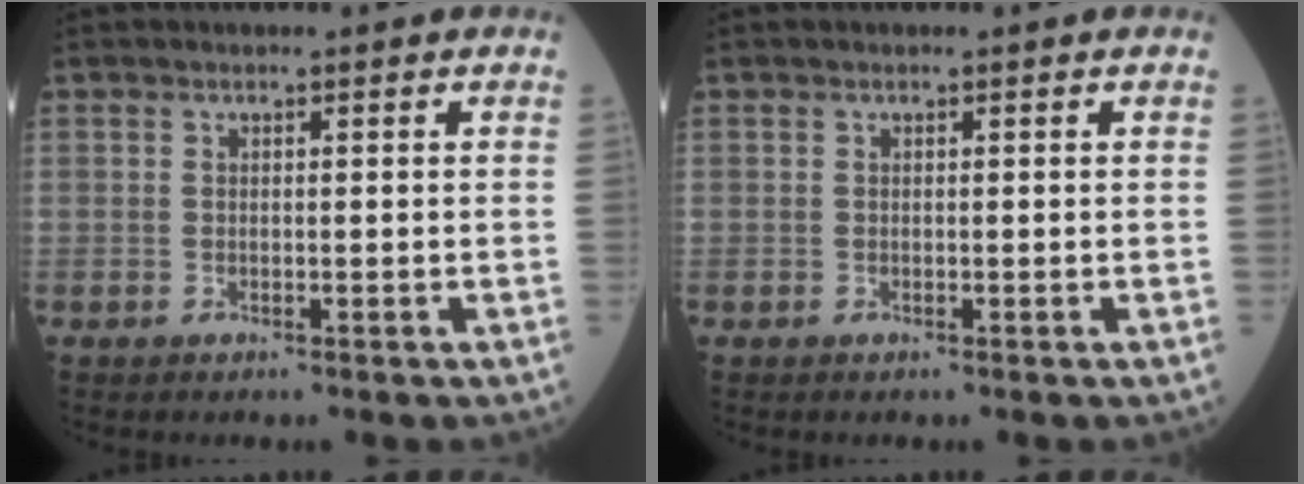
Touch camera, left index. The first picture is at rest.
{"total": 0.0}